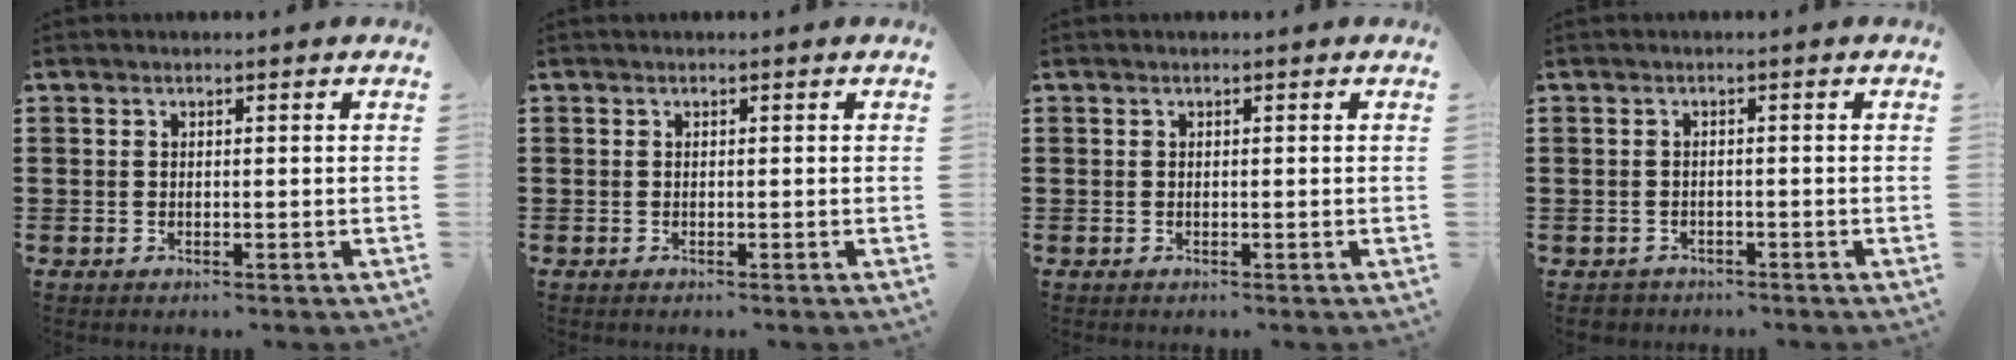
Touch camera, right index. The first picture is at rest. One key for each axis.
{"total": 0.0}
{"total": 0.0}
{"total": 1.4, "fx": -1.3, "fy": 0.5, "fz": -0.1, "tx": -0.004, "ty": 0.004, "tz": -0.031}